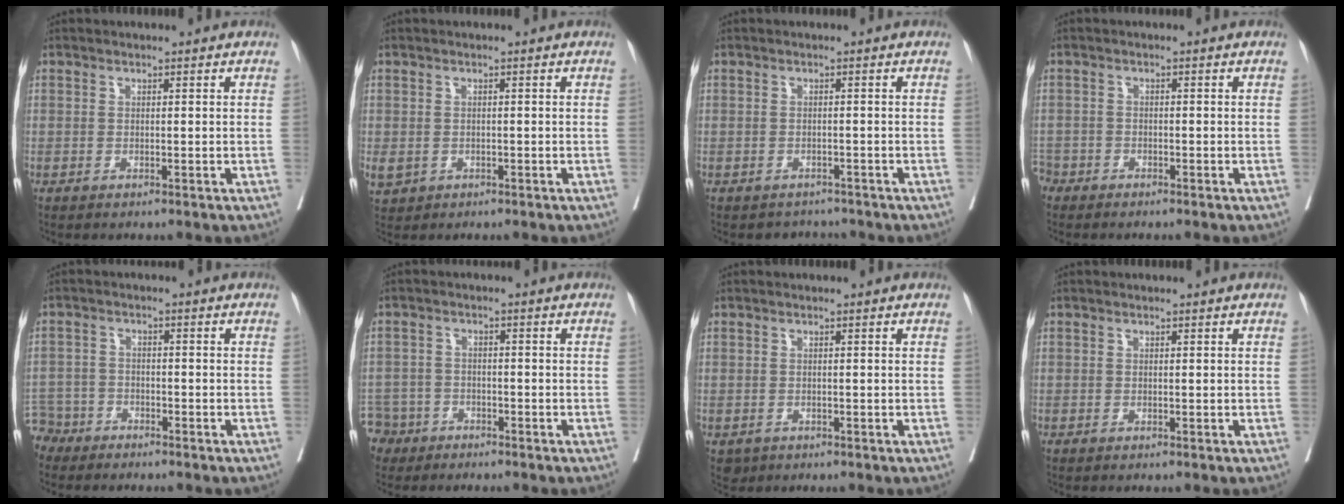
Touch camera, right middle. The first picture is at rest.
{"total": 2.8, "force": [-0.9, 2.2, 1.4], "torque": [-0.034, -0.002, -0.010]}
{"total": 2.5, "force": [-2.2, 0.8, -0.7], "torque": [0.008, 0.002, -0.035]}
{"total": 3.0, "force": [-2.6, 1.5, 0.2], "torque": [-0.004, -0.001, -0.057]}
{"total": 4.8, "force": [-4.2, 2.2, -0.9], "torque": [0.019, -0.002, -0.088]}
{"total": 5.9, "force": [-4.2, 4.1, -0.5], "torque": [0.001, 0.002, -0.081]}
{"total": 1.7, "force": [-0.9, 1.4, 0.4], "torque": [-0.007, 0.001, -0.008]}
{"total": 0.0}